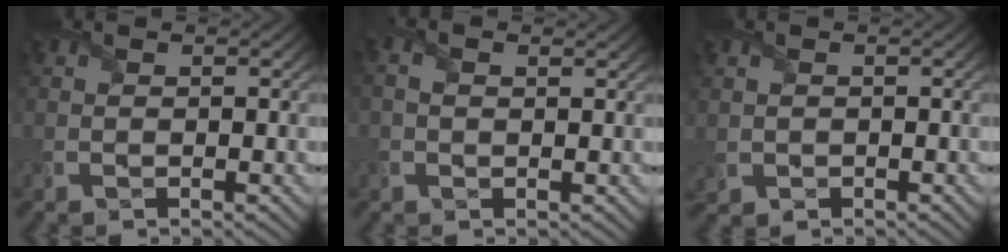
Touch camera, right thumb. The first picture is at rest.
{"total": 1.4, "force": [0.3, 0.7, 1.2], "torque": [-0.032, 0.003, 0.007]}
{"total": 1.3, "force": [0.1, 1.3, 0.2], "torque": [-0.021, -0.006, 0.003]}